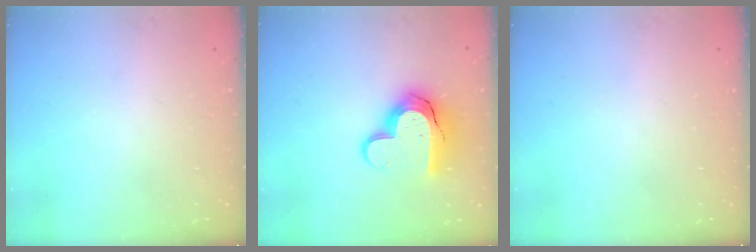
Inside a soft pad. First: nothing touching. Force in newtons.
{"total": 14.2, "press": 14.1, "slide": 1.0}
{"total": 0.0}